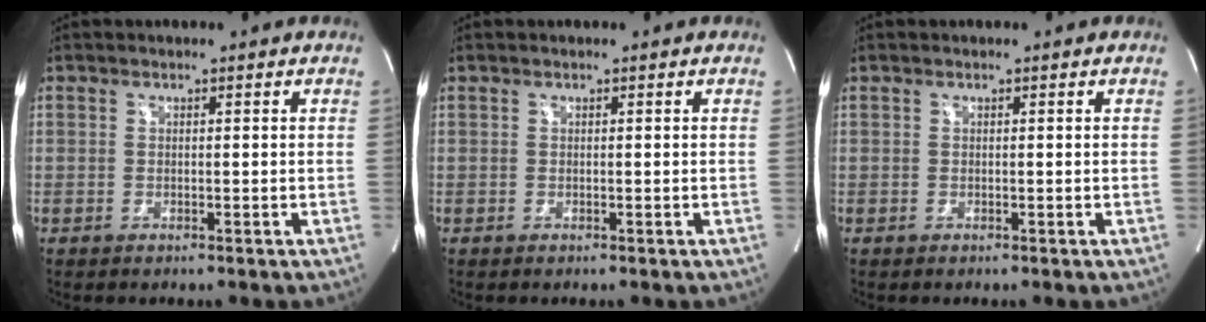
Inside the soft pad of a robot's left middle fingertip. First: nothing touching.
{"total": 0.0}
{"total": 0.0}